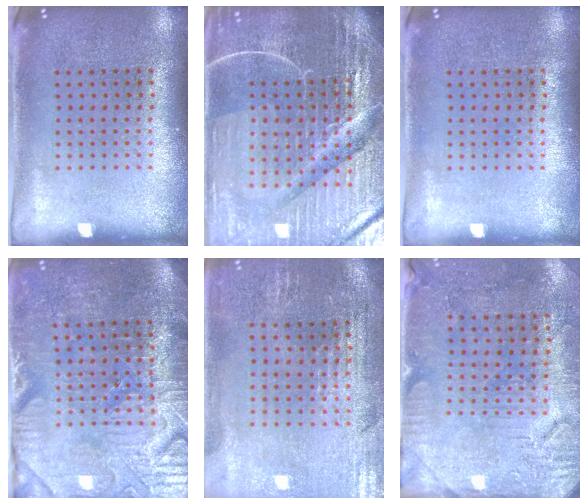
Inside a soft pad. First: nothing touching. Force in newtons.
{"total": 6.9, "press": 6.0, "slide": 3.3}
{"total": 0.0}
{"total": 4.0, "press": 3.9, "slide": 1.0}
{"total": 0.9, "press": 0.8, "slide": 0.4}
{"total": 2.9, "press": 2.7, "slide": 1.1}